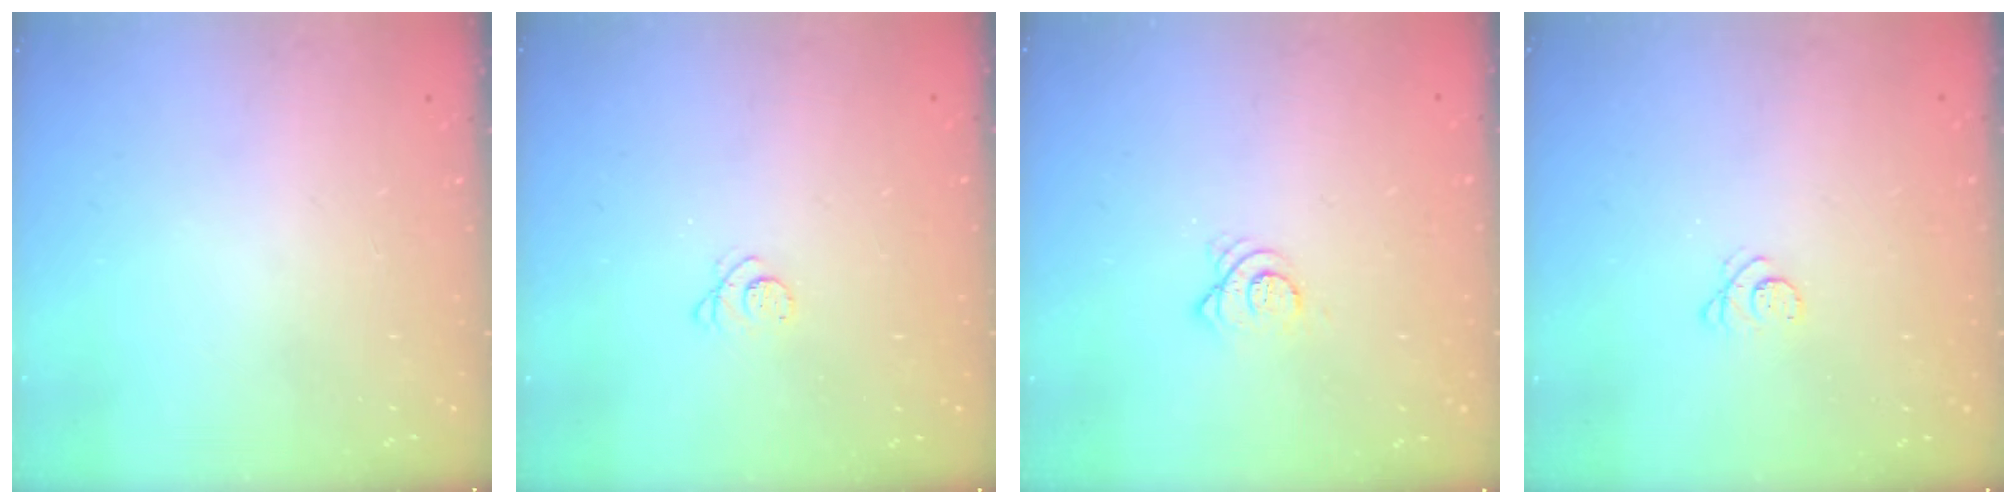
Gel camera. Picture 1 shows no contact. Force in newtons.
{"total": 2.6, "press": 2.6, "slide": 0.3}
{"total": 3.7, "press": 3.7, "slide": 0.0}
{"total": 2.9, "press": 2.9, "slide": 0.3}